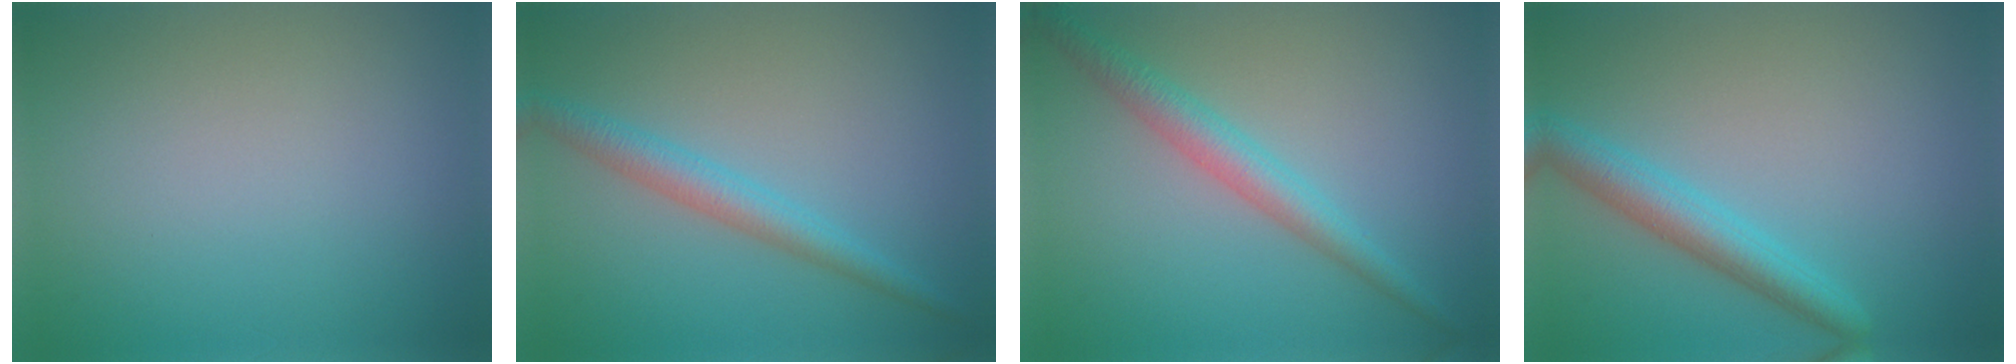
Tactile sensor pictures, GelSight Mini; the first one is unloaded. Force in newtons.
{"total": 3.0, "press": 3.0, "slide": 0.1}
{"total": 3.3, "press": 3.3, "slide": 0.1}
{"total": 3.7, "press": 3.7, "slide": 0.1}